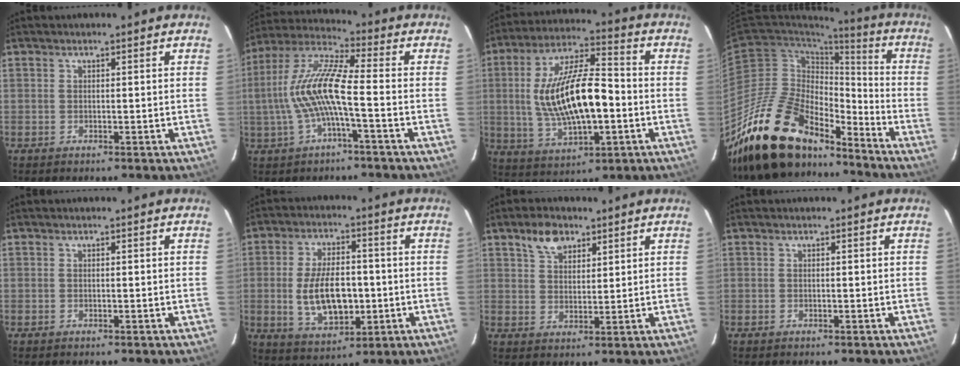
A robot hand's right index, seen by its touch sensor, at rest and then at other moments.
{"total": 12.7, "force": [-1.8, 2.1, 12.4], "torque": [-0.251, 0.010, -0.032]}
{"total": 17.6, "force": [-1.4, 6.3, 16.3], "torque": [-0.311, 0.009, -0.013]}
{"total": 21.0, "force": [-17.1, 8.6, 8.7], "torque": [-0.161, 0.010, -0.291]}
{"total": 0.7, "force": [0.1, -0.5, -0.4], "torque": [0.008, -0.002, 0.001]}
{"total": 12.2, "force": [-1.5, 6.4, 10.3], "torque": [-0.200, -0.005, -0.013]}
{"total": 5.5, "force": [3.9, 2.9, 2.7], "torque": [-0.044, 0.009, 0.070]}
{"total": 0.0}